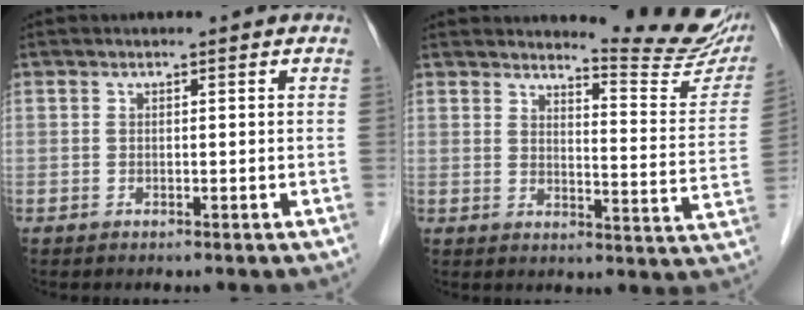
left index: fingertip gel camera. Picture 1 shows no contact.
{"total": 12.0, "force": [11.6, 0.1, 3.0], "torque": [-0.035, -0.077, 0.131]}